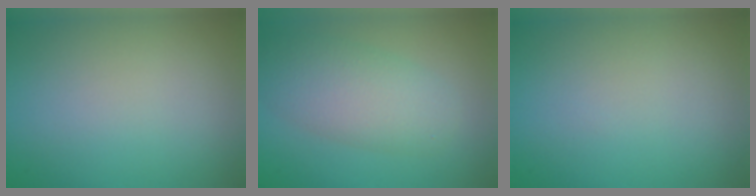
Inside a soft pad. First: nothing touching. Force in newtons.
{"total": 5.5, "press": 5.5, "slide": 0.2}
{"total": 0.0}